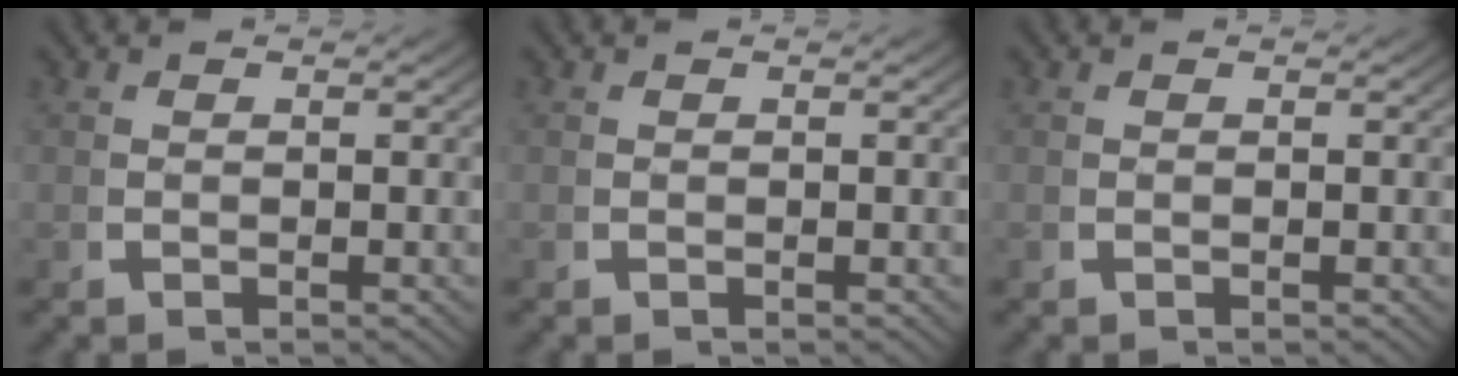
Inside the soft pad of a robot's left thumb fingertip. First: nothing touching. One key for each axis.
{"total": 0.0}
{"total": 0.0}